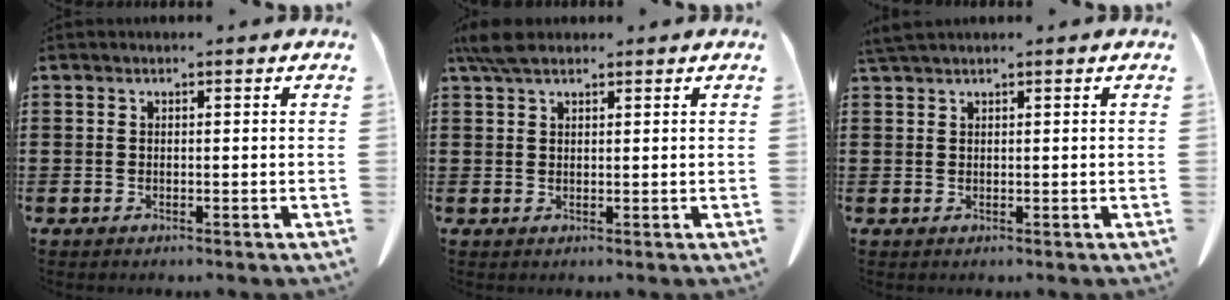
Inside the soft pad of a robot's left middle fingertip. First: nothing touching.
{"total": 4.0, "force": [2.7, 1.3, 2.5], "torque": [-0.057, 0.004, 0.053]}
{"total": 1.4, "force": [1.3, -0.1, 0.6], "torque": [-0.015, -0.003, 0.026]}